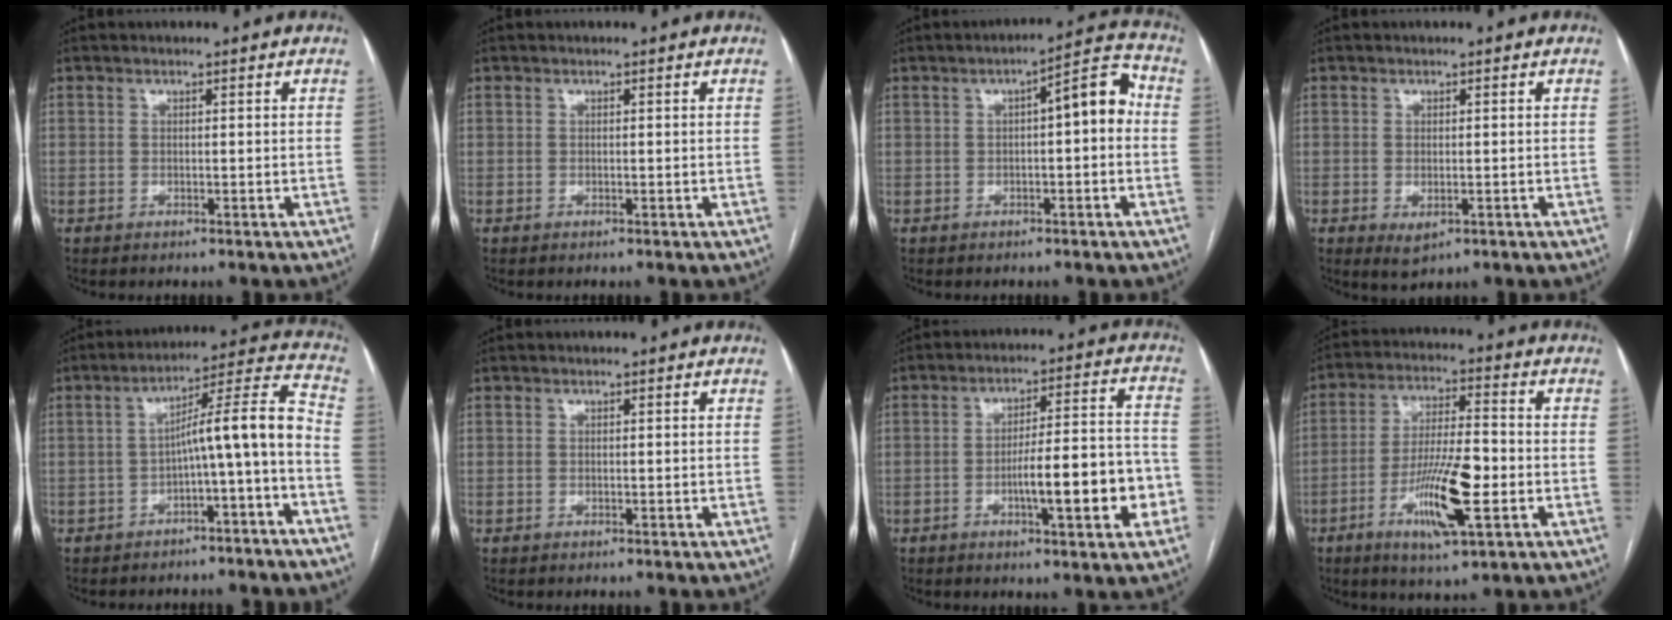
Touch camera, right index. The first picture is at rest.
{"total": 0.0}
{"total": 7.2, "force": [0.3, 1.7, 7.0], "torque": [-0.092, 0.031, 0.001]}
{"total": 2.5, "force": [-0.8, 1.2, 2.0], "torque": [-0.033, -0.006, -0.003]}
{"total": 10.0, "force": [-3.4, 0.0, 9.4], "torque": [-0.128, 0.038, -0.050]}
{"total": 0.0}
{"total": 12.7, "force": [-3.9, 2.2, 11.9], "torque": [-0.174, 0.019, -0.053]}
{"total": 12.2, "force": [-3.9, 2.1, 11.3], "torque": [-0.213, -0.006, -0.066]}